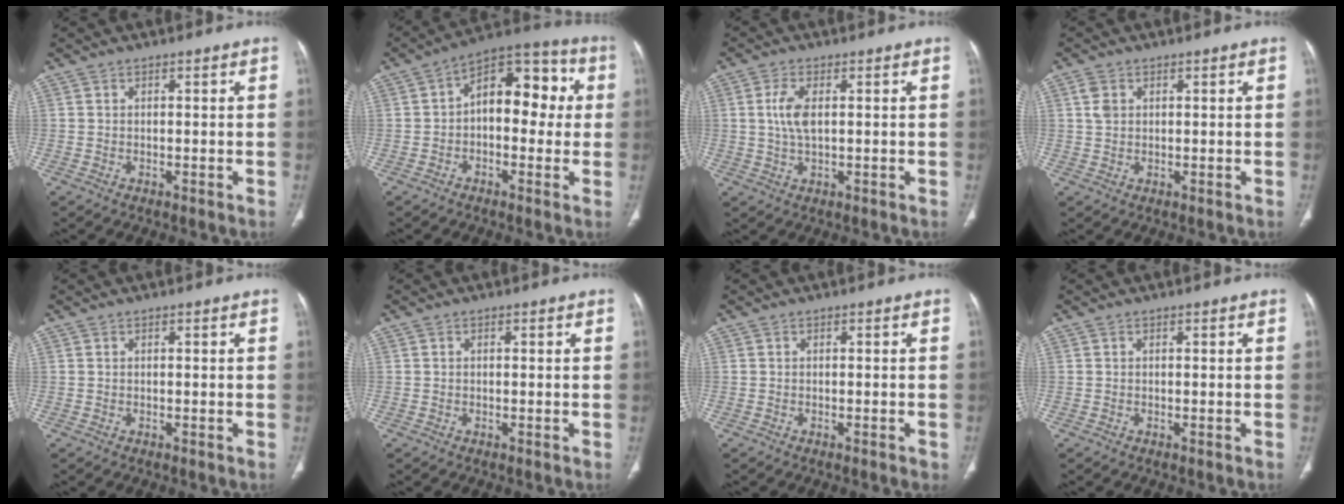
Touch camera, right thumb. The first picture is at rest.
{"total": 13.6, "force": [1.1, 8.1, 10.9], "torque": [-0.109, 0.043, 0.001]}
{"total": 4.9, "force": [0.8, 2.1, 4.3], "torque": [-0.100, -0.001, 0.017]}
{"total": 2.4, "force": [0.8, 1.8, 1.4], "torque": [-0.027, 0.002, 0.020]}
{"total": 0.0}
{"total": 0.0}
{"total": 1.1, "force": [-0.7, 0.2, 0.8], "torque": [-0.013, -0.002, -0.008]}
{"total": 0.0}